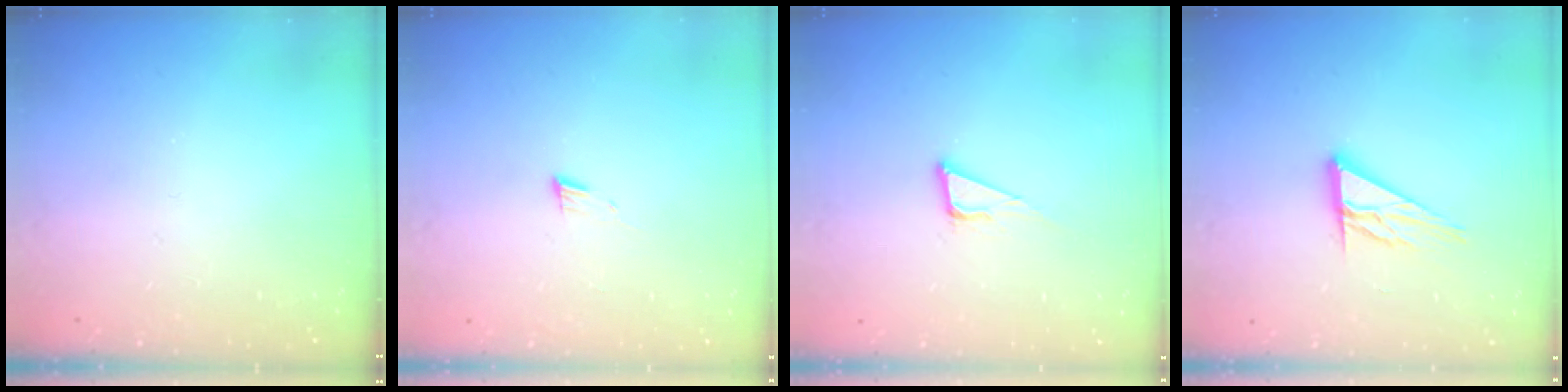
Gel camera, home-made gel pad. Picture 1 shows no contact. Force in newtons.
{"total": 4.9, "press": 4.9, "slide": 0.5}
{"total": 7.0, "press": 6.4, "slide": 2.8}
{"total": 10.9, "press": 10.9, "slide": 1.0}